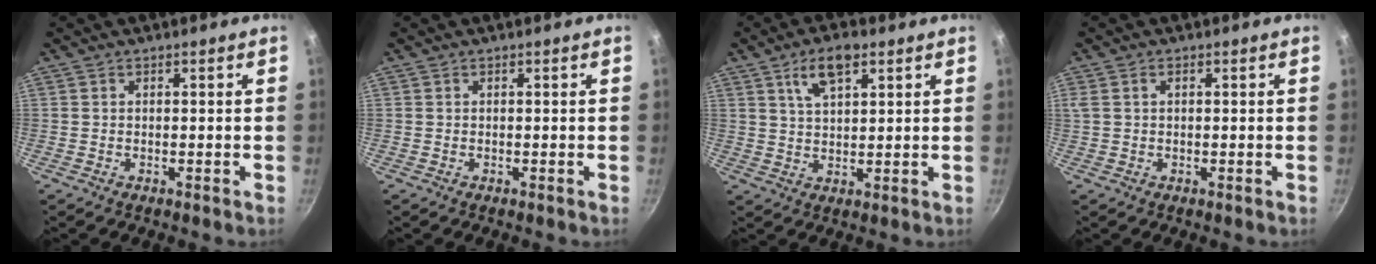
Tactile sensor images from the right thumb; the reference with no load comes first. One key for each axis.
{"total": 0.0}
{"total": 7.7, "fx": 3.9, "fy": 3.4, "fz": 5.7, "tx": -0.093, "ty": -0.008, "tz": 0.071}
{"total": 0.9, "fx": 0.4, "fy": 0.6, "fz": 0.6, "tx": -0.011, "ty": 0.004, "tz": 0.005}